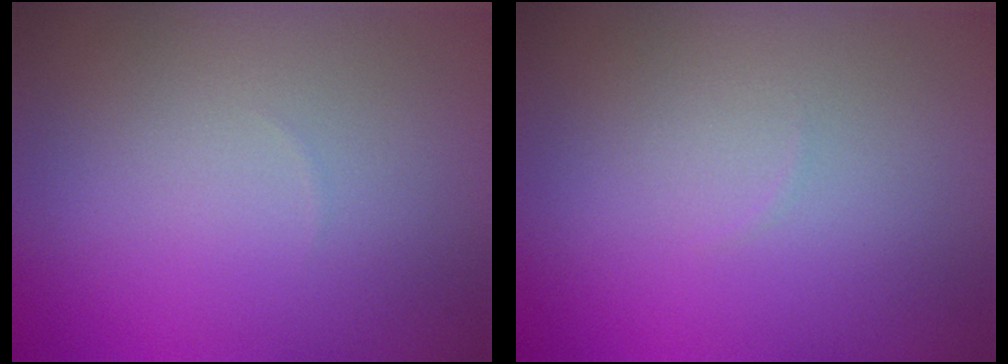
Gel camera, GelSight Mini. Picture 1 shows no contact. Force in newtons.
{"total": 0.0}